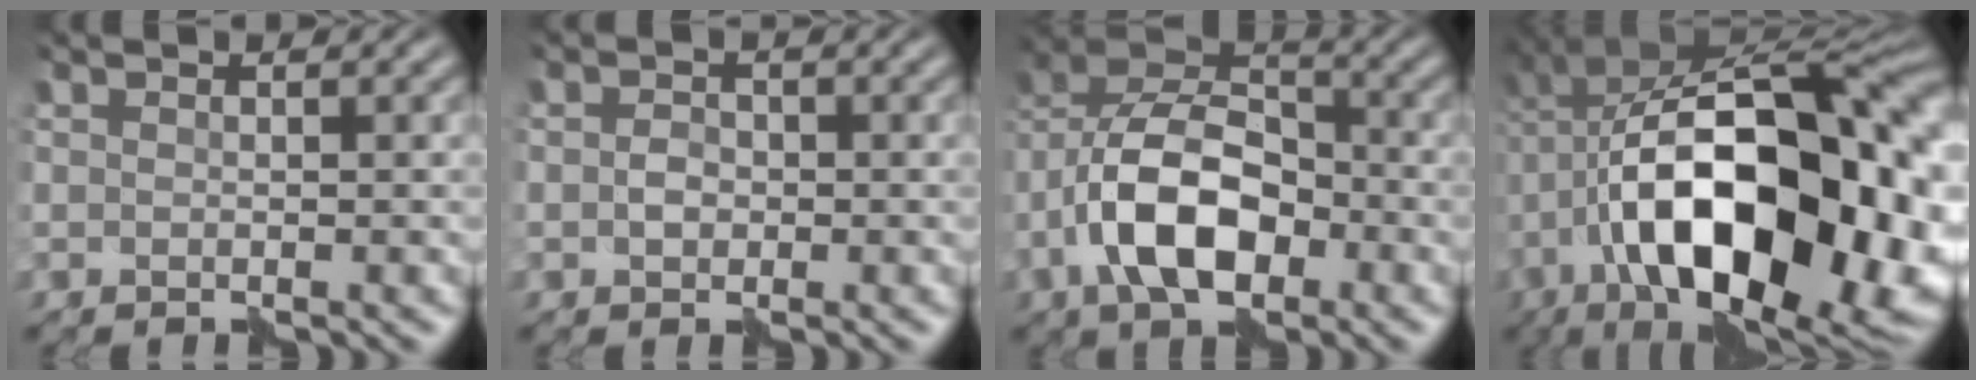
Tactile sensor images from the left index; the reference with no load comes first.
{"total": 1.3, "force": [-0.4, 1.0, 0.7], "torque": [-0.016, 0.001, -0.014]}
{"total": 9.3, "force": [-4.0, 5.1, 6.7], "torque": [-0.128, 0.017, -0.084]}
{"total": 19.1, "force": [-4.8, 9.4, 15.9], "torque": [-0.253, 0.010, -0.071]}